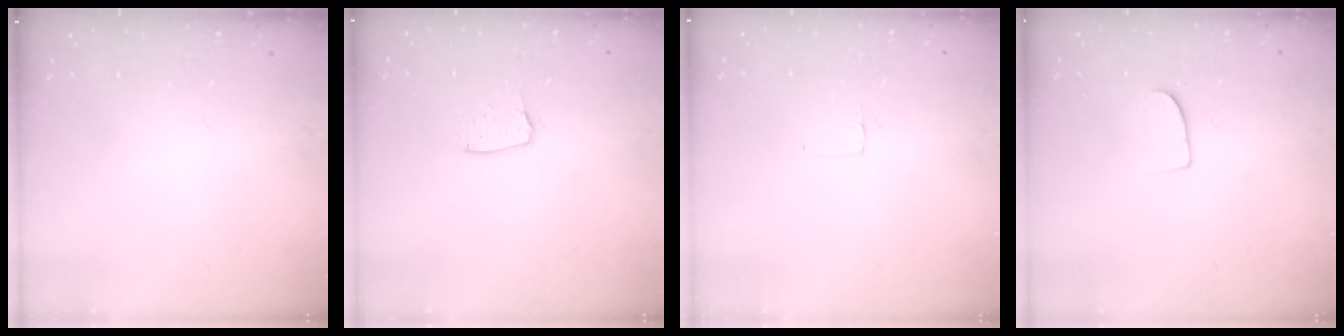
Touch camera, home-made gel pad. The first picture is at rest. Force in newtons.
{"total": 4.5, "press": 4.4, "slide": 0.3}
{"total": 2.6, "press": 2.6, "slide": 0.2}
{"total": 6.5, "press": 6.5, "slide": 0.5}